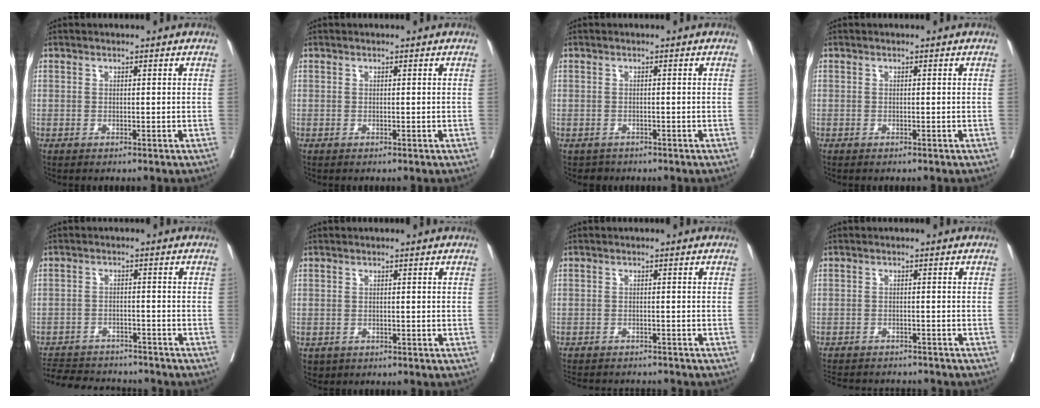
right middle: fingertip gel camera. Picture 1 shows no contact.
{"total": 0.0}
{"total": 1.5, "force": [-1.1, 0.8, -0.3], "torque": [-0.002, 0.001, -0.020]}
{"total": 0.0}
{"total": 12.5, "force": [-11.6, 3.5, 3.3], "torque": [-0.065, 0.004, -0.163]}
{"total": 1.8, "force": [-1.1, 1.4, 0.3], "torque": [-0.006, 0.001, -0.013]}
{"total": 10.4, "force": [-9.7, 2.4, 3.0], "torque": [-0.052, -0.002, -0.122]}
{"total": 11.8, "force": [-11.0, 2.9, 3.4], "torque": [-0.068, 0.000, -0.141]}